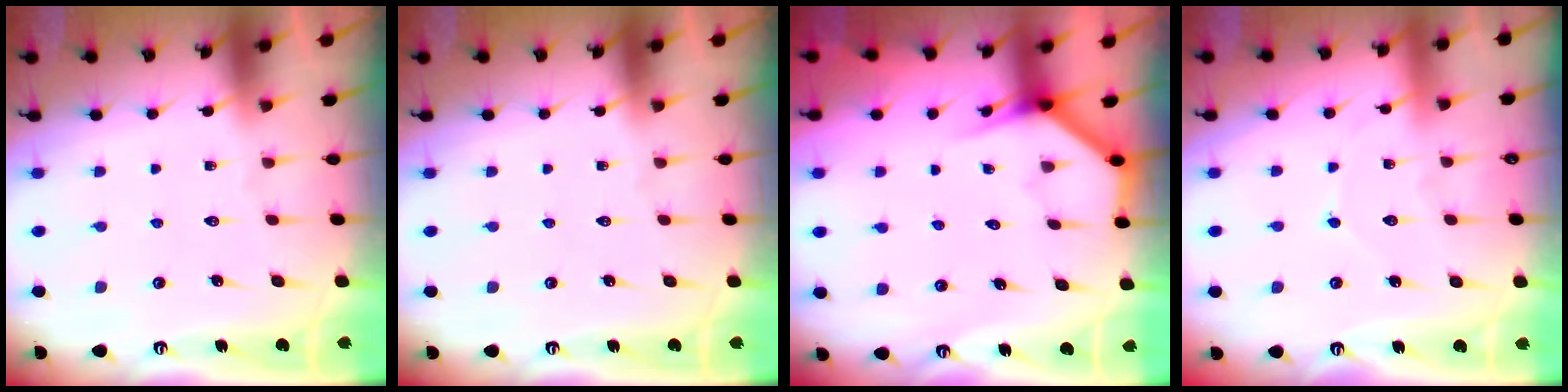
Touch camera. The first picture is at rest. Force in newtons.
{"total": 0.0}
{"total": 4.0, "press": 4.0, "slide": 0.4}
{"total": 5.5, "press": 5.5, "slide": 0.3}